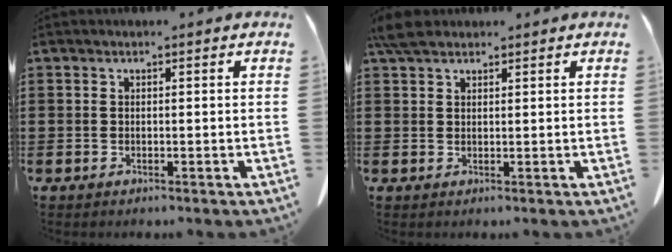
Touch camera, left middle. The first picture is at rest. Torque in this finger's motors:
{"motor_torque": [0.71, 0.37, 0.23, 0.07]}